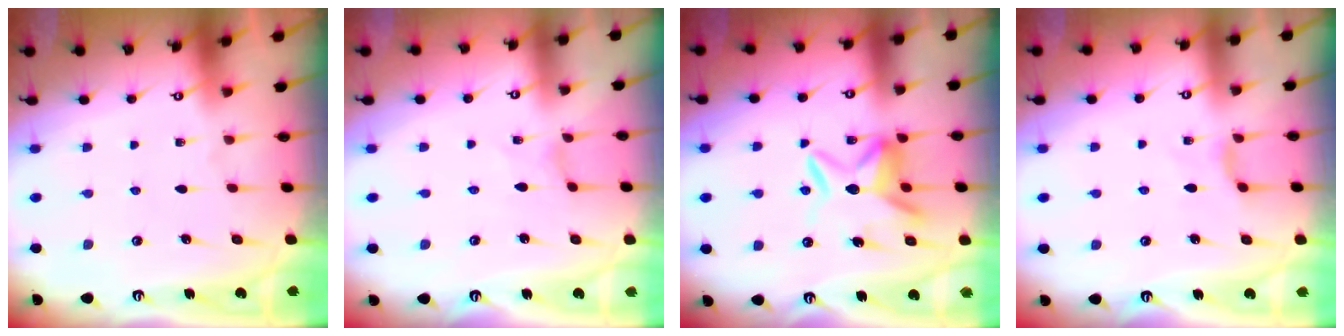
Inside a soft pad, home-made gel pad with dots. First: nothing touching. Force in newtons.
{"total": 0.0}
{"total": 10.4, "press": 10.3, "slide": 1.3}
{"total": 2.9, "press": 2.9, "slide": 0.5}